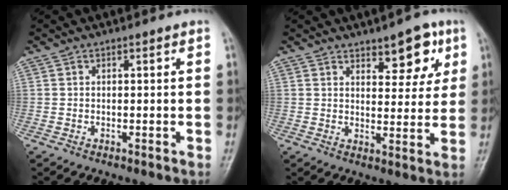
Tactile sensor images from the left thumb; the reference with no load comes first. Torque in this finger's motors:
{"motor_torque": [0.24, 0.12, 0.04, -0.23, 0.10]}